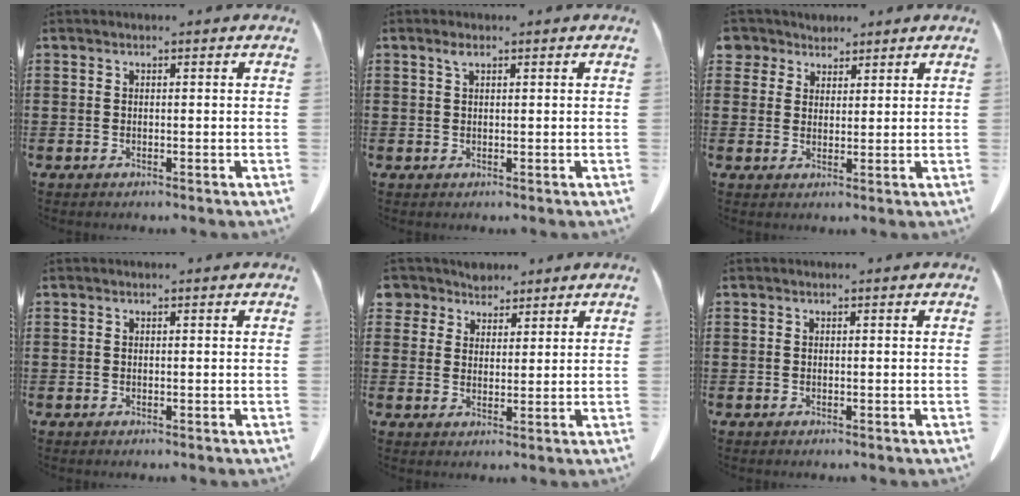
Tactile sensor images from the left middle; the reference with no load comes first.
{"total": 1.2, "force": [0.6, 0.5, 0.9], "torque": [-0.021, 0.002, 0.012]}
{"total": 3.6, "force": [2.9, 2.2, 0.2], "torque": [-0.012, 0.003, 0.055]}
{"total": 0.0}
{"total": 4.4, "force": [3.6, 2.5, 0.2], "torque": [-0.025, -0.003, 0.069]}
{"total": 0.0}